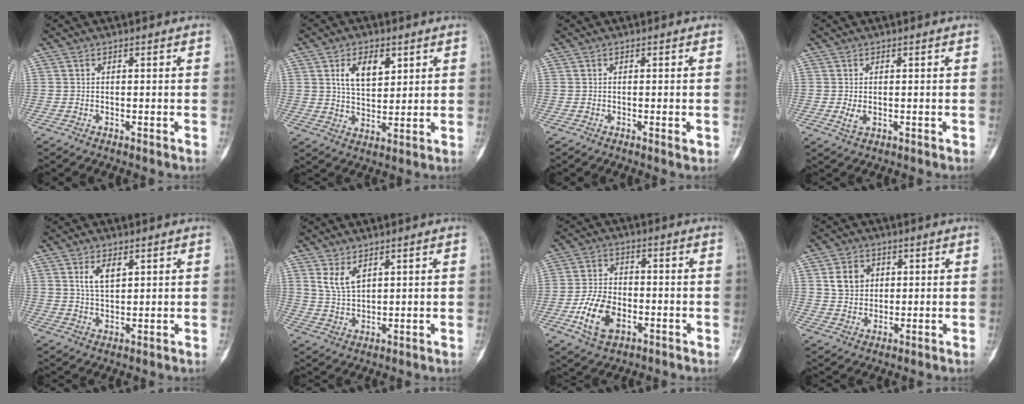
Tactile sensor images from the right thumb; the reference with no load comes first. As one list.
[{"total": 7.9, "force": [3.3, 4.5, 5.6], "torque": [-0.078, -0.017, 0.062]}, {"total": 1.4, "force": [-0.3, 0.4, 1.3], "torque": [-0.015, -0.003, -0.004]}, {"total": 1.8, "force": [-0.1, 1.1, 1.4], "torque": [-0.032, -0.006, 0.000]}, {"total": 4.6, "force": [2.1, 2.3, 3.3], "torque": [-0.056, -0.009, 0.041]}, {"total": 4.8, "force": [2.6, 2.6, 3.1], "torque": [-0.053, -0.017, 0.060]}, {"total": 10.7, "force": [-3.5, 6.6, 7.6], "torque": [-0.133, 0.011, -0.060]}, {"total": 6.3, "force": [1.9, 5.3, 2.9], "torque": [-0.028, -0.007, 0.035]}]